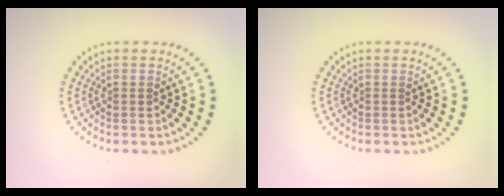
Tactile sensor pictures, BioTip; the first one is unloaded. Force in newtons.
{"total": 0.0}